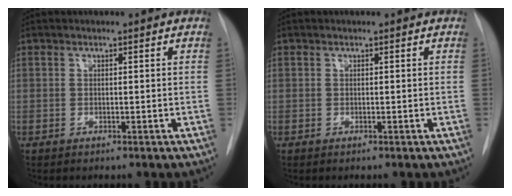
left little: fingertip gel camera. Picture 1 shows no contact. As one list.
[{"total": 0.0}]